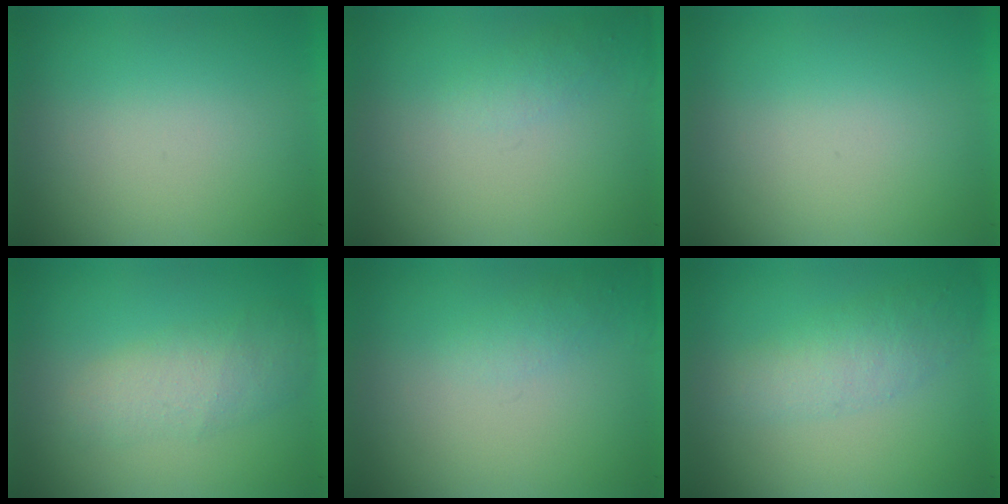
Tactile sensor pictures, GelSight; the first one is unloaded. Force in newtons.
{"total": 1.1}
{"total": 0.0}
{"total": 2.3}
{"total": 1.2}
{"total": 2.2}